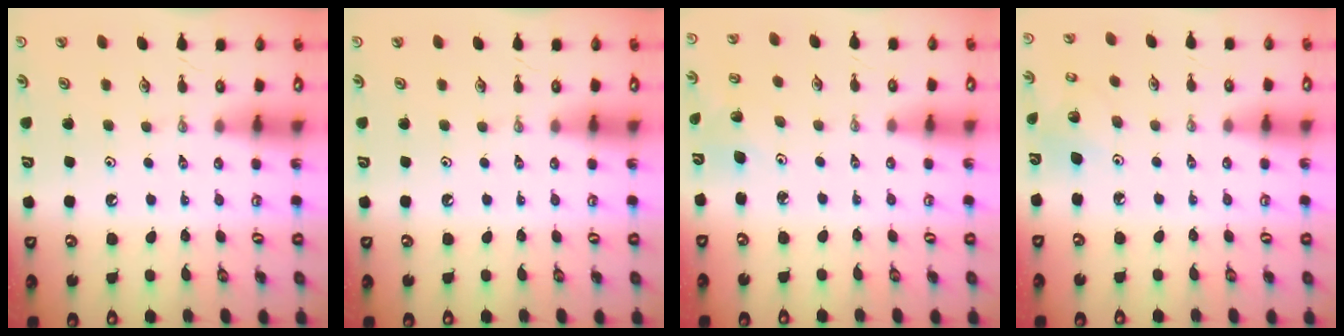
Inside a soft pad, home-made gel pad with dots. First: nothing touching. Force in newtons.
{"total": 0.0}
{"total": 4.1, "press": 3.5, "slide": 2.0}
{"total": 4.7, "press": 4.7, "slide": 0.2}